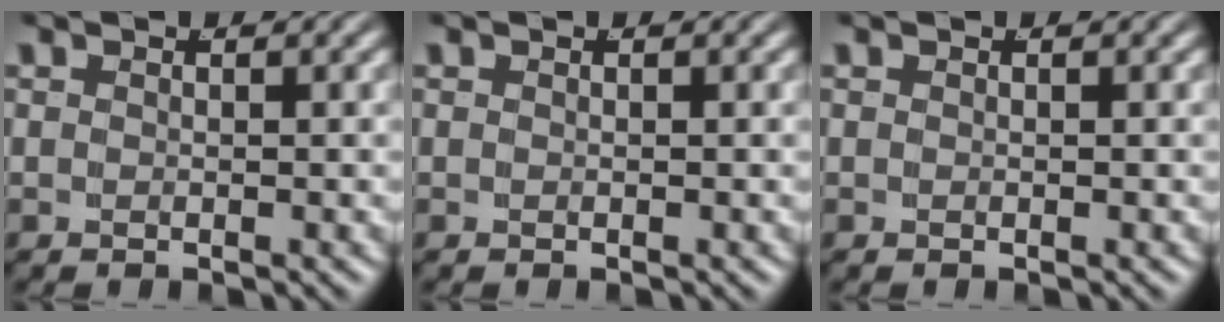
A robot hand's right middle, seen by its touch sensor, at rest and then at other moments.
{"total": 0.0}
{"total": 0.0}